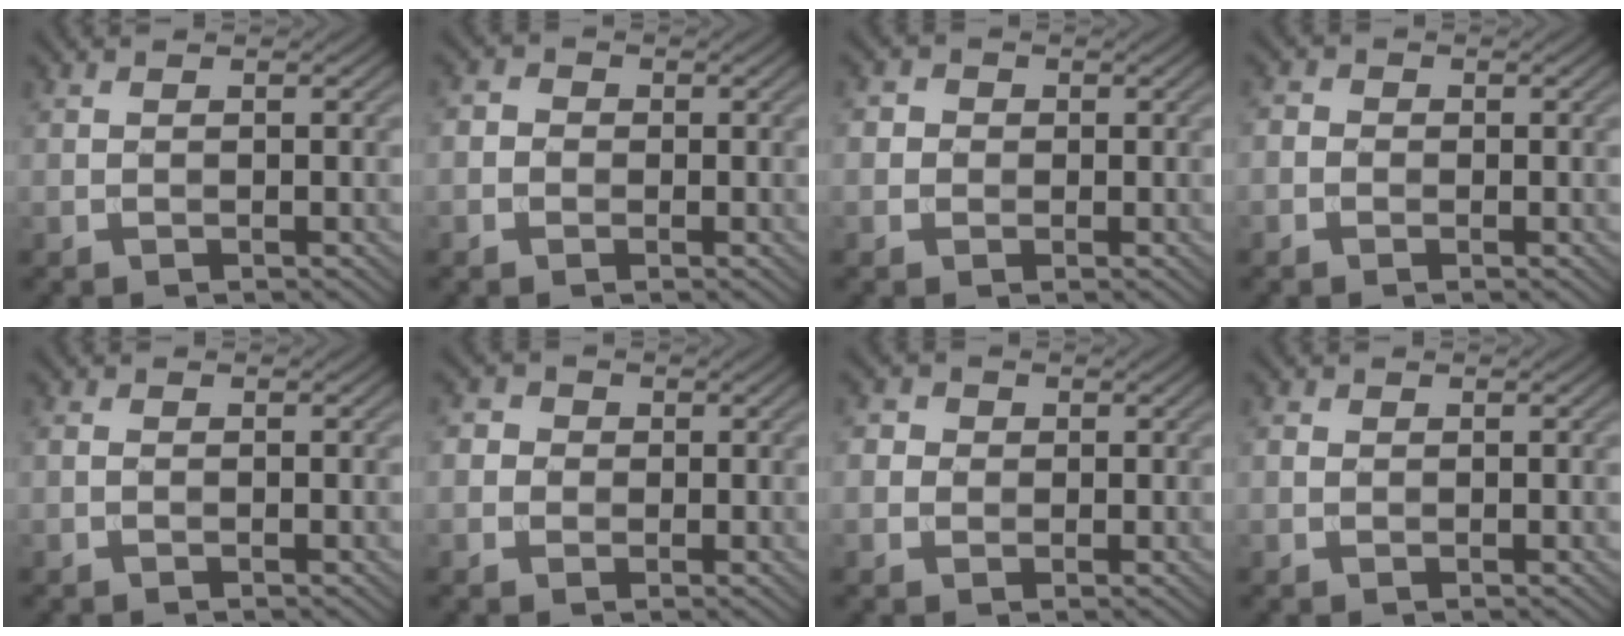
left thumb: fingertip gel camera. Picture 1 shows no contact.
{"total": 1.9, "force": [-0.4, 1.8, 0.5], "torque": [-0.007, 0.004, -0.017]}
{"total": 2.3, "force": [0.2, 2.2, 0.6], "torque": [-0.006, 0.000, -0.013]}
{"total": 1.6, "force": [-0.6, 1.4, 0.5], "torque": [-0.005, 0.004, -0.019]}
{"total": 0.7, "force": [-0.3, 0.4, 0.4], "torque": [-0.012, 0.001, -0.009]}
{"total": 2.4, "force": [0.1, 2.4, 0.6], "torque": [-0.012, 0.005, -0.013]}
{"total": 2.2, "force": [0.3, 2.1, 0.6], "torque": [-0.014, 0.001, -0.005]}
{"total": 0.7, "force": [0.1, 0.7, 0.3], "torque": [-0.009, 0.000, -0.001]}